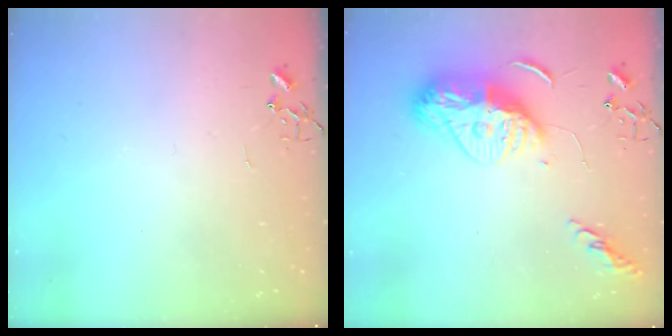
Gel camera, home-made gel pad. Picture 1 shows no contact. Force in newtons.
{"total": 15.2, "press": 15.2, "slide": 1.3}